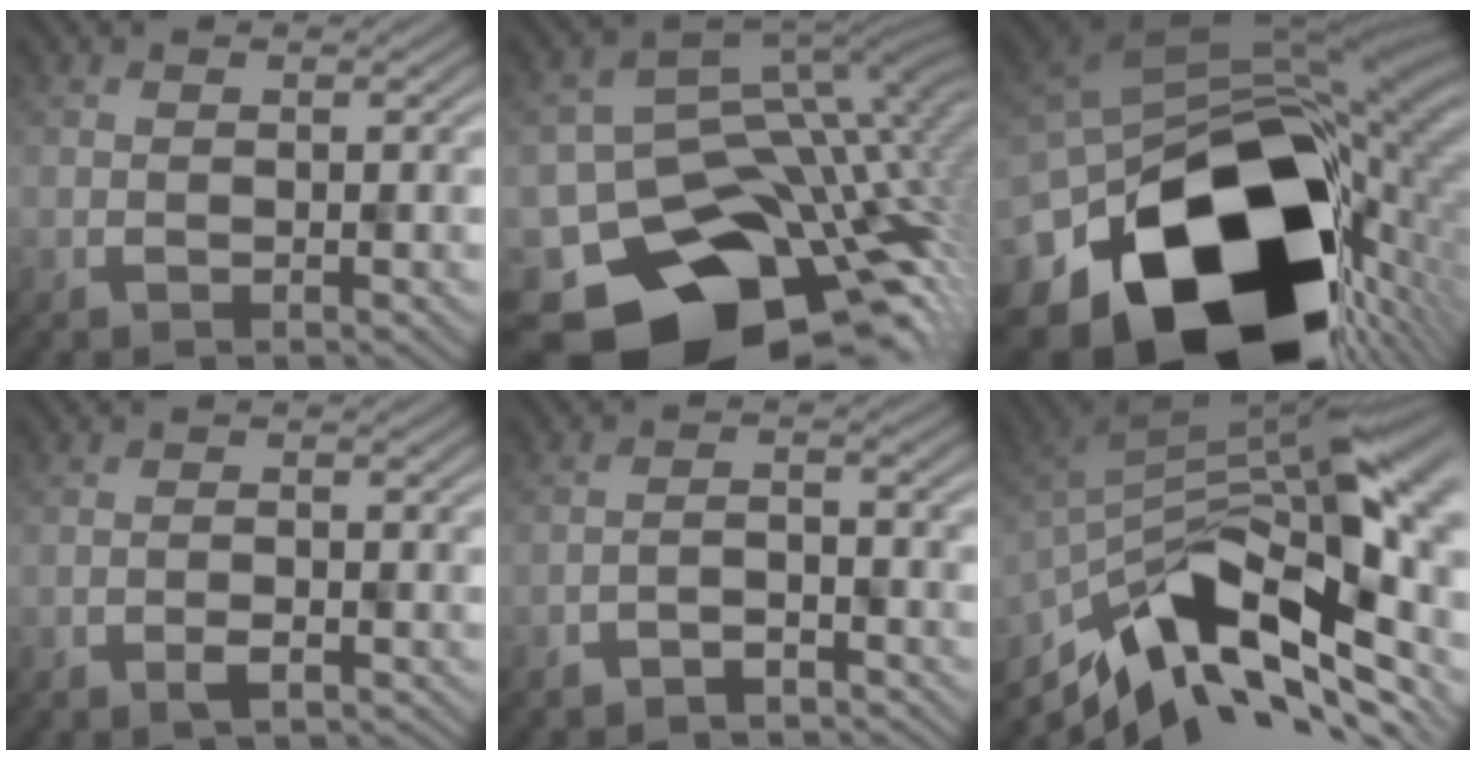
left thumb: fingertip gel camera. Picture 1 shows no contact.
{"total": 15.6, "force": [-5.4, 12.0, 8.4], "torque": [-0.158, -0.051, -0.062]}
{"total": 19.7, "force": [-6.9, 14.0, 12.0], "torque": [-0.255, -0.078, -0.074]}
{"total": 1.2, "force": [-1.0, 0.4, 0.4], "torque": [-0.017, -0.005, -0.010]}
{"total": 2.5, "force": [-2.4, 0.5, 0.2], "torque": [-0.010, -0.003, -0.039]}
{"total": 14.2, "force": [-4.2, 6.5, 12.0], "torque": [-0.205, -0.014, -0.077]}